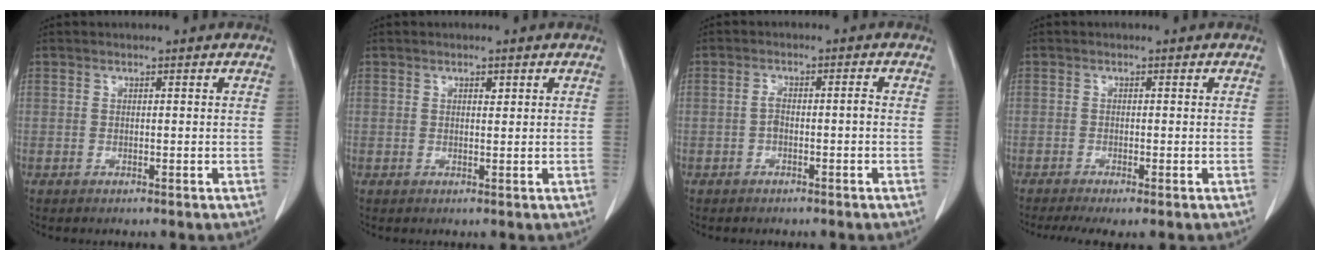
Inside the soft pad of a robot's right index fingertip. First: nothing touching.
{"total": 0.9, "force": [0.5, 0.4, 0.7], "torque": [-0.012, -0.002, 0.007]}
{"total": 2.4, "force": [-0.7, 0.7, 2.2], "torque": [-0.039, 0.007, -0.011]}
{"total": 4.9, "force": [-3.6, 0.8, 3.3], "torque": [-0.053, -0.013, -0.057]}